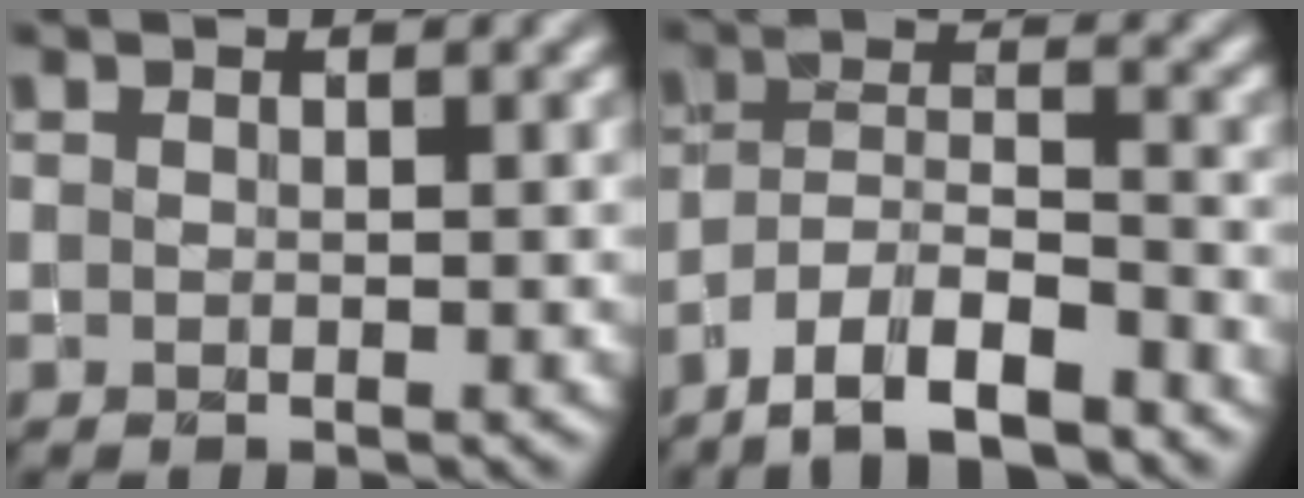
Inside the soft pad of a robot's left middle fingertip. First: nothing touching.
{"total": 7.1, "force": [-5.5, 2.1, 4.1], "torque": [-0.065, 0.002, -0.102]}